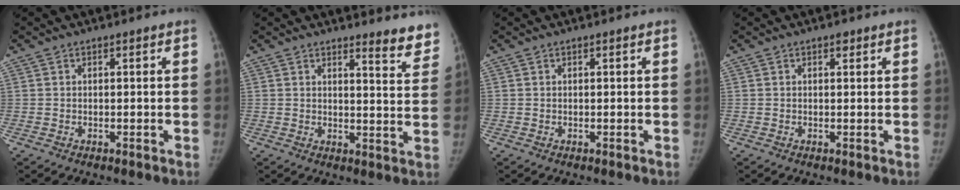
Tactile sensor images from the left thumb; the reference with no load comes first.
{"total": 7.5, "force": [6.8, 1.5, 2.7], "torque": [-0.004, -0.054, 0.066]}
{"total": 0.0}
{"total": 1.0, "force": [0.6, 0.6, 0.6], "torque": [-0.003, -0.002, 0.006]}